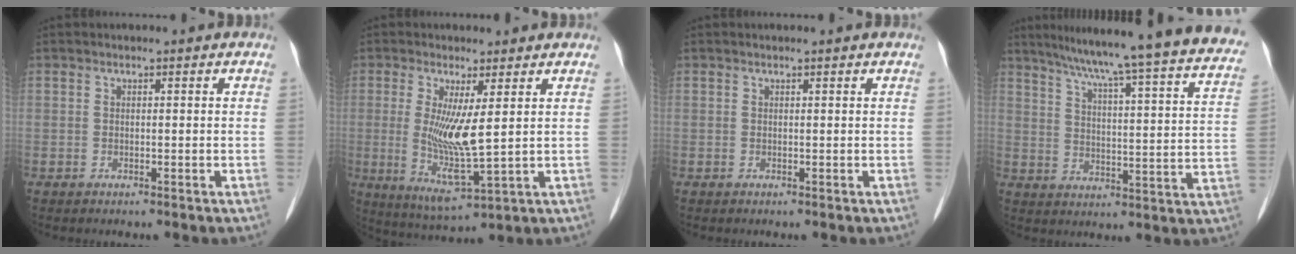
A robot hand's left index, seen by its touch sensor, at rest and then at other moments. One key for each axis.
{"total": 8.2, "fx": 0.9, "fy": 0.9, "fz": 8.1, "tx": -0.166, "ty": -0.027, "tz": 0.023}
{"total": 0.8, "fx": 0.8, "fy": 0.0, "fz": 0.3, "tx": -0.010, "ty": 0.004, "tz": 0.010}
{"total": 27.9, "fx": 24.6, "fy": 0.9, "fz": 13.2, "tx": -0.199, "ty": -0.051, "tz": 0.303}